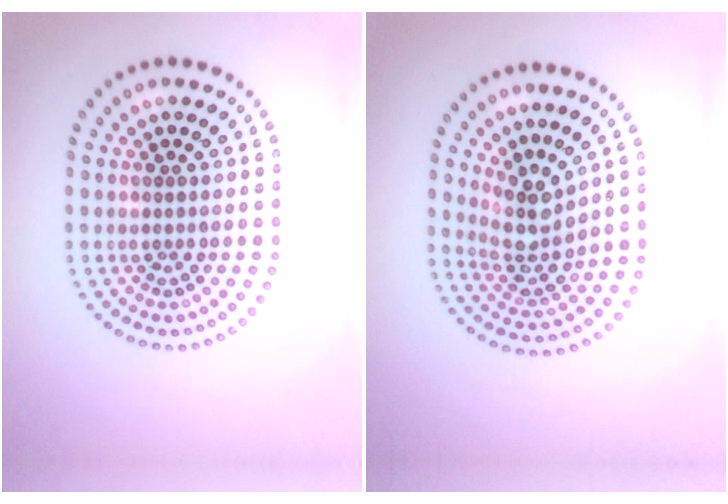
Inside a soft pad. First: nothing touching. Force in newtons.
{"total": 3.8, "press": 2.8, "slide": 2.7}